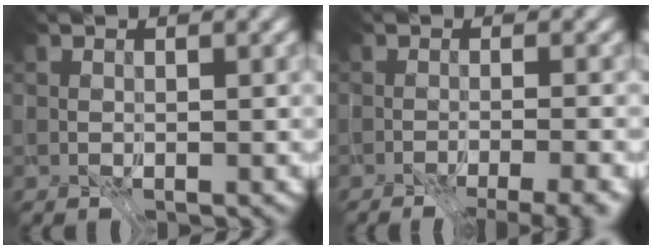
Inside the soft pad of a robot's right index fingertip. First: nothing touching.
{"total": 7.4, "force": [-5.4, 2.2, 4.5], "torque": [-0.048, -0.012, -0.068]}